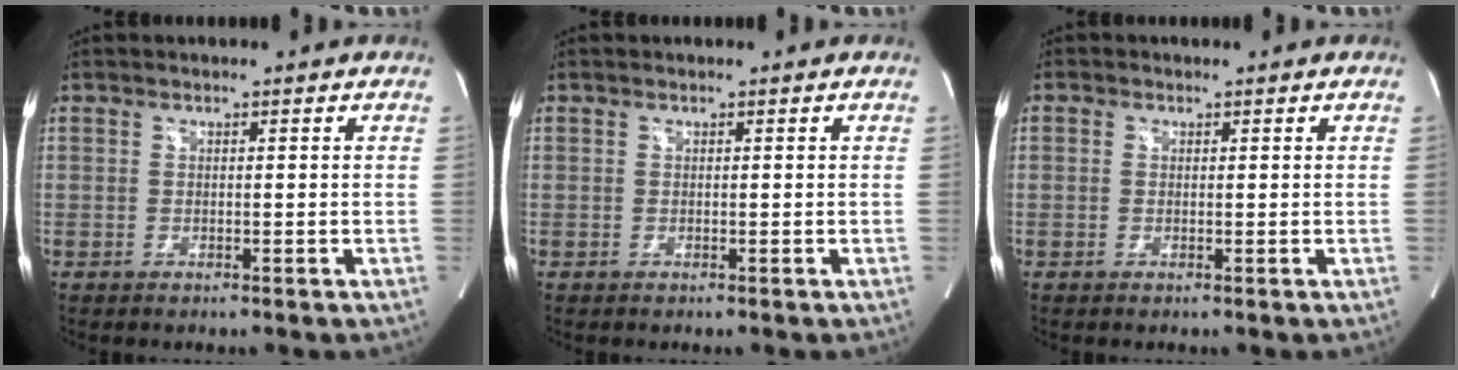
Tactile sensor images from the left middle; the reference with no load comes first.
{"total": 0.0}
{"total": 1.4, "force": [-0.5, -0.7, -1.1], "torque": [0.018, -0.011, -0.010]}